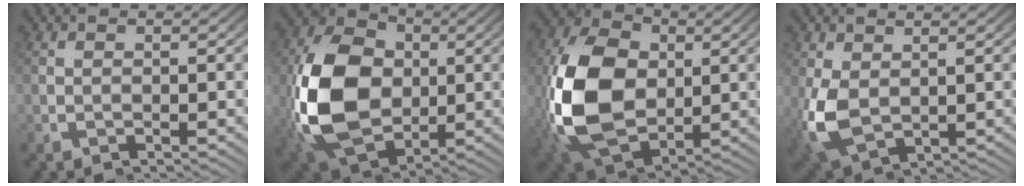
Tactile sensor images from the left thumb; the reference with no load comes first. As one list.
[{"total": 17.5, "force": [-0.6, 11.6, 13.1], "torque": [-0.289, -0.041, 0.006]}, {"total": 15.4, "force": [-1.1, 10.2, 11.5], "torque": [-0.262, -0.040, -0.004]}, {"total": 5.7, "force": [-0.7, 4.1, 3.9], "torque": [-0.108, -0.031, 0.004]}]